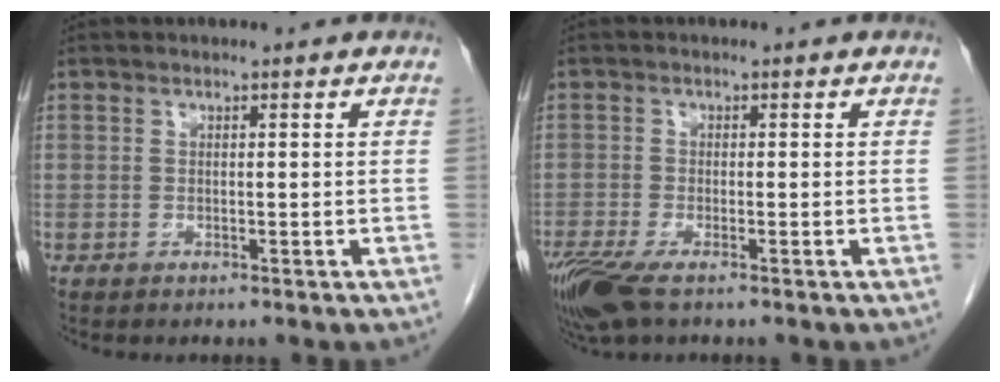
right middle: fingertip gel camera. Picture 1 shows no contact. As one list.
[{"total": 6.3, "force": [-4.1, 1.6, 4.4], "torque": [-0.089, -0.018, -0.079]}]